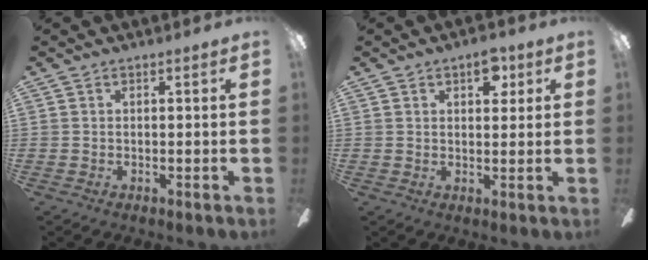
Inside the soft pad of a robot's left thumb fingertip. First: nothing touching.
{"total": 6.1, "force": [3.1, 3.3, 4.1], "torque": [-0.045, -0.007, 0.048]}